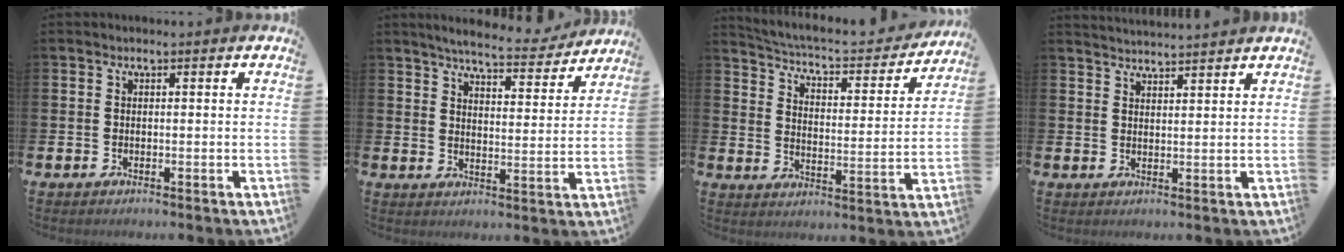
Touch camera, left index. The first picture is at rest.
{"total": 5.9, "force": [5.7, 0.6, 1.7], "torque": [-0.039, -0.039, 0.094]}
{"total": 4.8, "force": [4.5, 0.9, 1.4], "torque": [-0.055, -0.039, 0.069]}
{"total": 3.0, "force": [3.0, -0.3, -0.2], "torque": [0.002, -0.020, 0.054]}